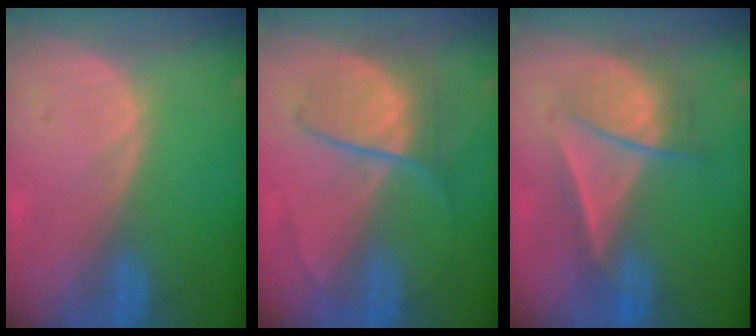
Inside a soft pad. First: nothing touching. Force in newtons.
{"total": 6.3, "press": 6.3, "slide": 0.7}
{"total": 6.4, "press": 6.1, "slide": 2.1}